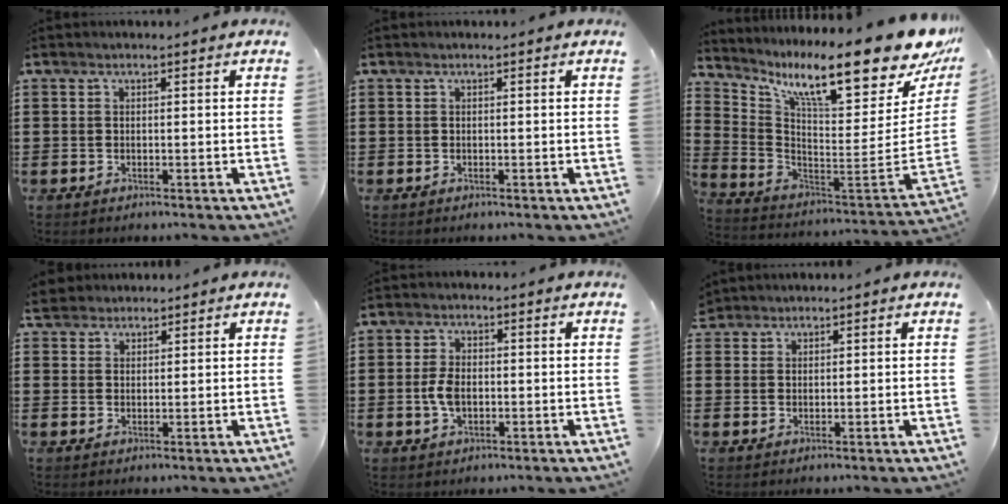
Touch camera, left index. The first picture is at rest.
{"total": 0.0}
{"total": 14.6, "force": [9.8, 1.6, 10.7], "torque": [-0.189, -0.089, 0.154]}
{"total": 2.5, "force": [2.2, 1.2, 0.0], "torque": [-0.011, 0.007, 0.042]}
{"total": 4.1, "force": [-0.5, 2.3, 3.4], "torque": [-0.086, -0.003, -0.015]}
{"total": 1.7, "force": [1.5, 0.6, 0.0], "torque": [-0.005, 0.002, 0.032]}